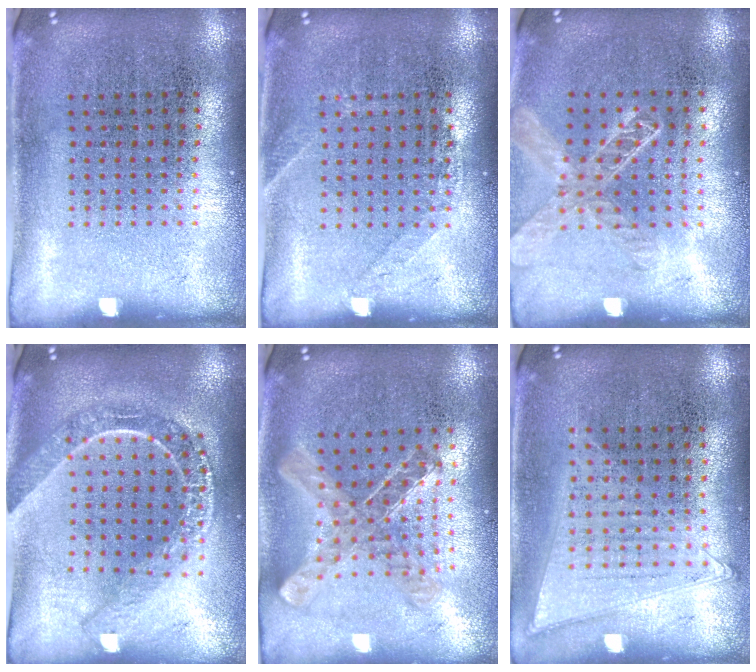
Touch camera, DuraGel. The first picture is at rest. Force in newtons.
{"total": 1.1, "press": 1.1, "slide": 0.2}
{"total": 1.4, "press": 1.3, "slide": 0.5}
{"total": 2.1, "press": 1.8, "slide": 1.1}
{"total": 0.9, "press": 0.9, "slide": 0.1}
{"total": 1.1, "press": 1.0, "slide": 0.3}